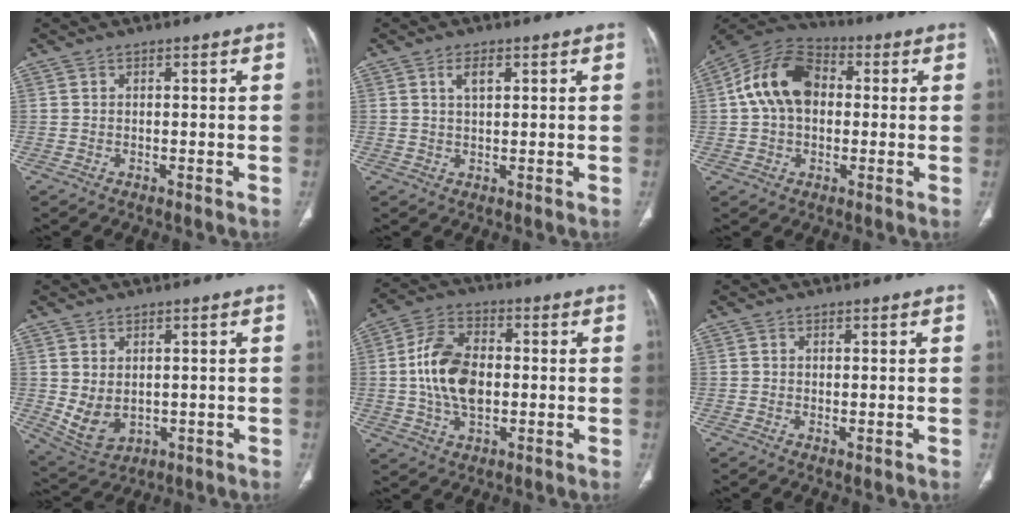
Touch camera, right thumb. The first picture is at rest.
{"total": 3.1, "force": [1.3, 1.4, 2.4], "torque": [-0.044, -0.003, 0.025]}
{"total": 13.8, "force": [1.5, 9.6, 9.8], "torque": [-0.167, 0.029, 0.015]}
{"total": 6.5, "force": [0.2, 4.5, 4.6], "torque": [-0.081, -0.008, 0.030]}
{"total": 12.7, "force": [-0.1, 7.8, 10.1], "torque": [-0.184, 0.013, -0.003]}
{"total": 0.9, "force": [-0.1, 0.4, 0.8], "torque": [-0.018, -0.005, 0.001]}